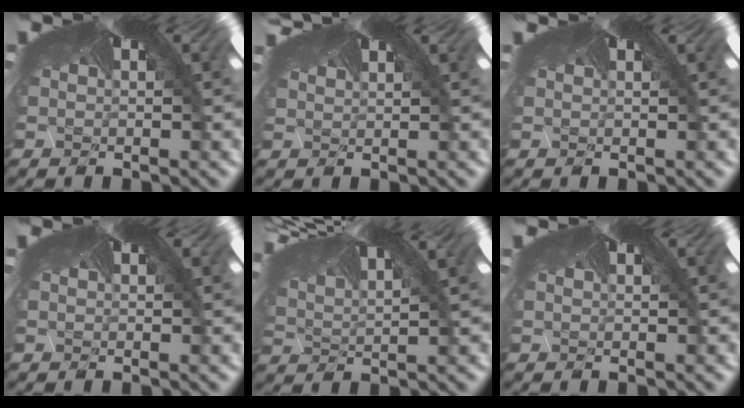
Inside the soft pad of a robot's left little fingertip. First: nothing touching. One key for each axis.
{"total": 1.0, "fx": 0.6, "fy": 0.7, "fz": 0.4, "tx": -0.031, "ty": 0.004, "tz": 0.010}
{"total": 0.6, "fx": -0.1, "fy": -0.2, "fz": -0.6, "tx": 0.007, "ty": -0.004, "tz": 0.002}
{"total": 0.0}
{"total": 1.5, "fx": -0.4, "fy": -0.1, "fz": 1.4, "tx": -0.034, "ty": 0.003, "tz": 0.011}
{"total": 0.0}